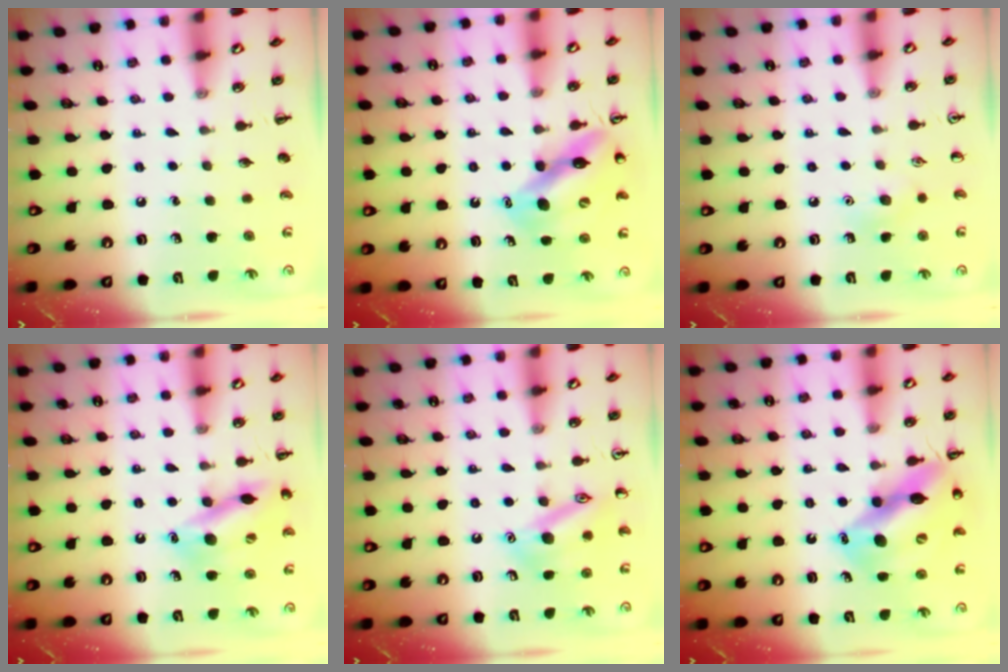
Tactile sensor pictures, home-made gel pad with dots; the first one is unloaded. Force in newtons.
{"total": 11.0, "press": 10.5, "slide": 3.4}
{"total": 7.0, "press": 6.8, "slide": 2.0}
{"total": 14.8, "press": 14.6, "slide": 2.5}
{"total": 14.0, "press": 13.9, "slide": 1.1}
{"total": 14.3, "press": 13.8, "slide": 3.7}